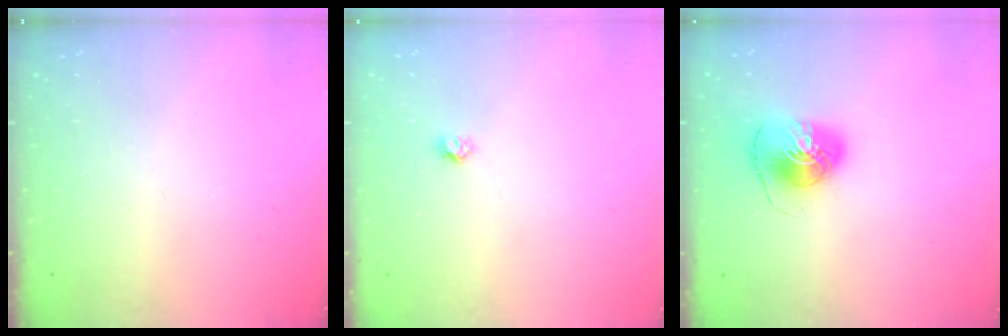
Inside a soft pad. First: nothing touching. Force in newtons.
{"total": 3.2, "press": 3.2, "slide": 0.3}
{"total": 7.5, "press": 7.5, "slide": 0.7}